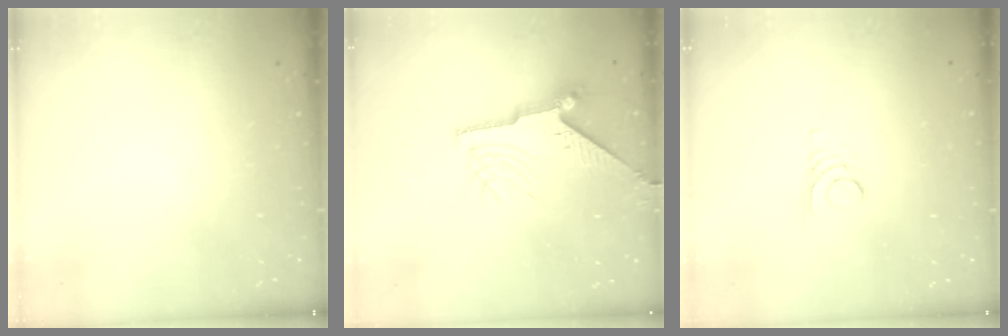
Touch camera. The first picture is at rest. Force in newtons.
{"total": 9.0, "press": 9.0, "slide": 0.8}
{"total": 2.1, "press": 2.1, "slide": 0.1}